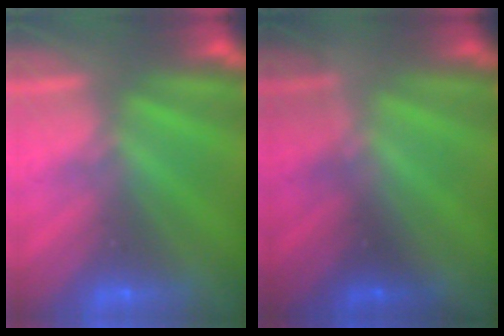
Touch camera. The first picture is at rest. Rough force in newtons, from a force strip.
{"total": 1.6}